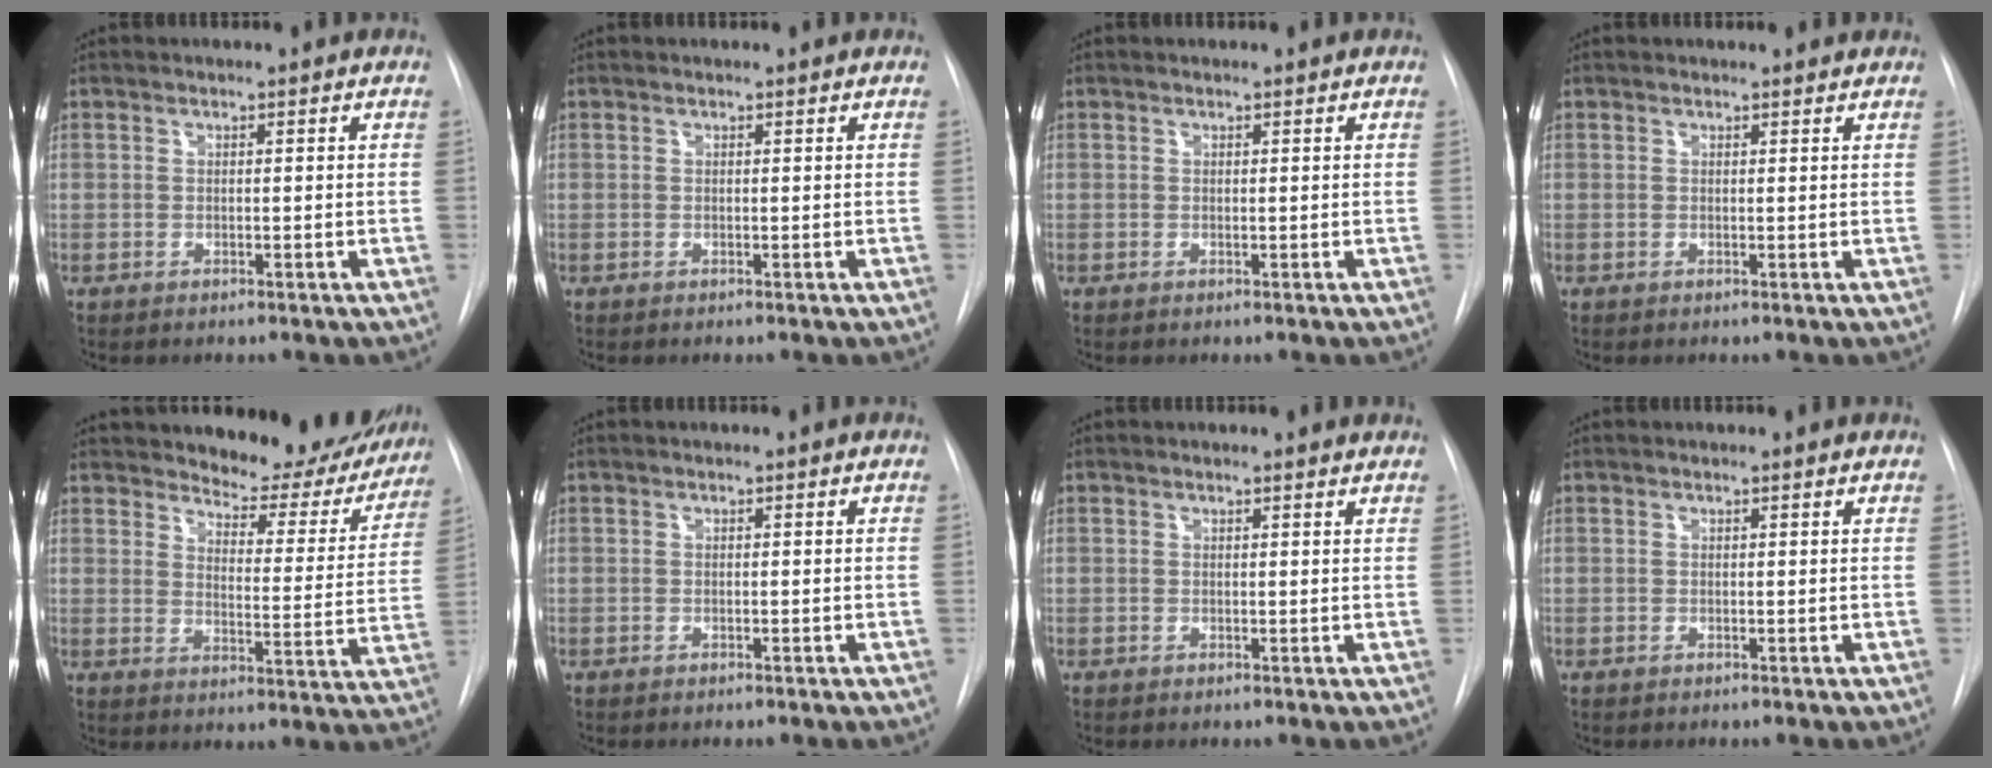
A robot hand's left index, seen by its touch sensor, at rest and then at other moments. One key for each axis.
{"total": 1.2, "fx": 1.2, "fy": 0.1, "fz": 0.1, "tx": -0.009, "ty": 0.010, "tz": 0.013}
{"total": 1.1, "fx": 1.0, "fy": 0.1, "fz": 0.2, "tx": -0.009, "ty": 0.007, "tz": 0.011}
{"total": 2.8, "fx": 2.7, "fy": 0.6, "fz": 0.3, "tx": -0.008, "ty": 0.008, "tz": 0.025}
{"total": 16.6, "fx": 15.3, "fy": 4.8, "fz": 4.6, "tx": -0.033, "ty": -0.038, "tz": 0.184}
{"total": 0.0}
{"total": 2.2, "fx": 2.2, "fy": 0.2, "fz": 0.3, "tx": -0.011, "ty": 0.000, "tz": 0.017}
{"total": 0.8, "fx": 0.8, "fy": 0.0, "fz": 0.1, "tx": -0.010, "ty": 0.001, "tz": 0.009}